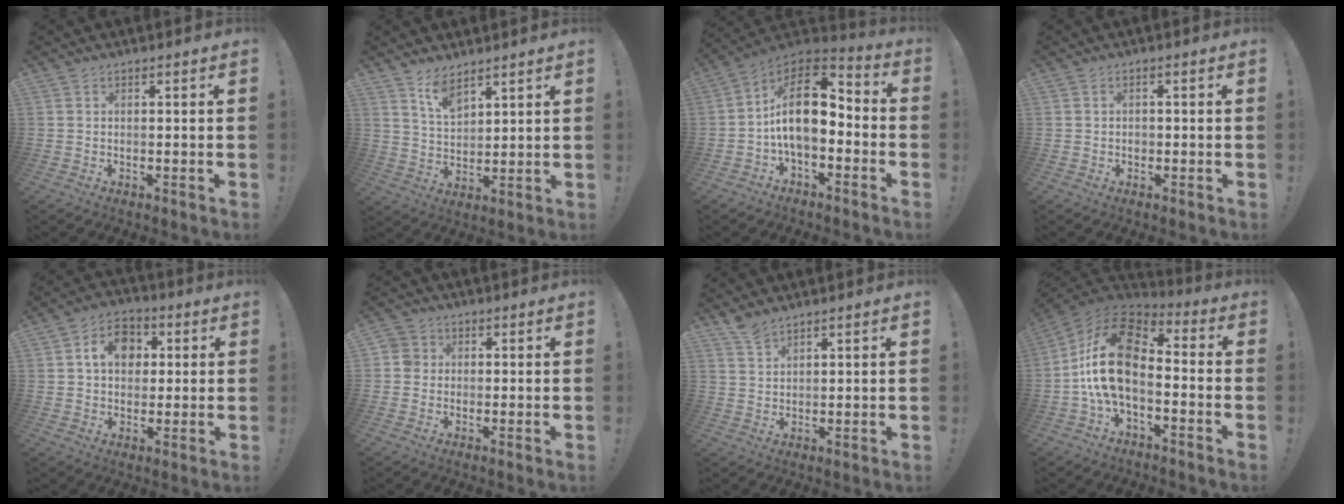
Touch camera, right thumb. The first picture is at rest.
{"total": 7.4, "force": [6.0, 2.9, 3.3], "torque": [-0.063, -0.038, 0.111]}
{"total": 15.2, "force": [0.5, 8.2, 12.8], "torque": [-0.215, 0.003, 0.009]}
{"total": 1.2, "force": [-0.5, 1.0, 0.4], "torque": [0.002, 0.000, -0.010]}
{"total": 10.5, "force": [2.8, 8.3, 5.7], "torque": [-0.084, 0.003, 0.053]}
{"total": 3.5, "force": [0.1, 3.3, 1.2], "torque": [-0.019, 0.011, 0.003]}
{"total": 4.1, "force": [3.7, 1.2, 1.4], "torque": [-0.018, -0.025, 0.067]}
{"total": 17.7, "force": [-0.1, 10.1, 14.5], "torque": [-0.280, 0.008, 0.000]}